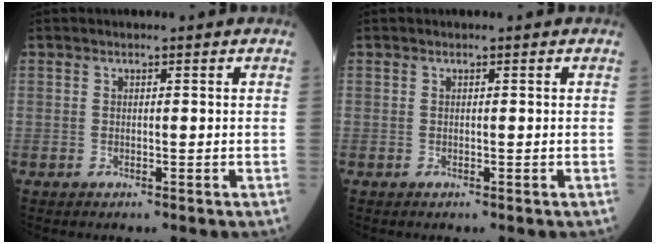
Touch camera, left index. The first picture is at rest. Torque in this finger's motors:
{"motor_torque": [0.02, 0.03, 0.00, 0.00]}